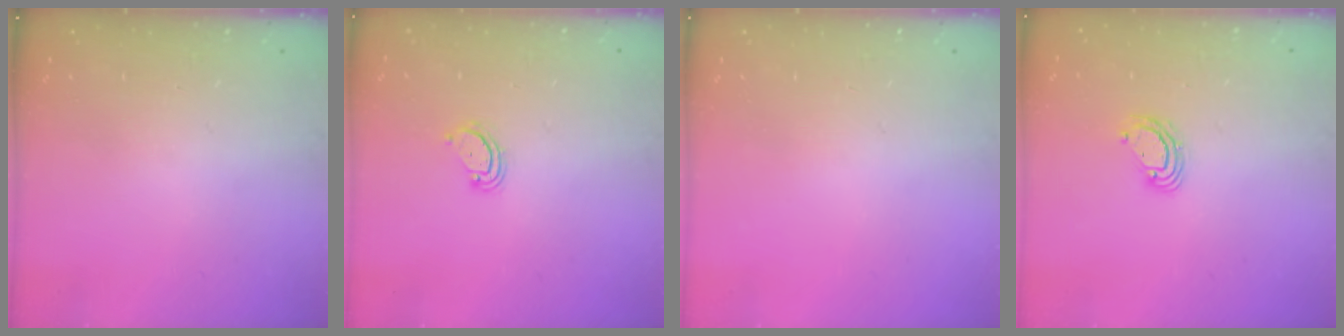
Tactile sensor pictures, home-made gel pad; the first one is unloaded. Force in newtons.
{"total": 3.5, "press": 3.5, "slide": 0.3}
{"total": 0.0}
{"total": 4.5, "press": 4.5, "slide": 0.1}